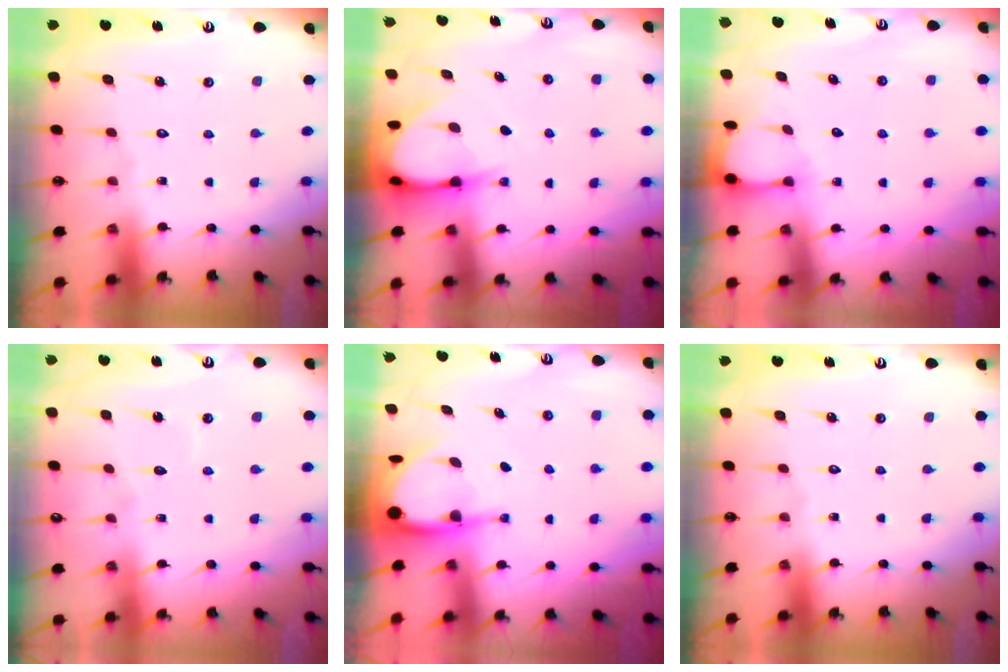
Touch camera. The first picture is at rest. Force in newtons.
{"total": 5.3, "press": 5.3, "slide": 0.7}
{"total": 2.0, "press": 2.0, "slide": 0.3}
{"total": 2.5, "press": 2.5, "slide": 0.1}
{"total": 5.0, "press": 4.9, "slide": 0.4}
{"total": 0.0}